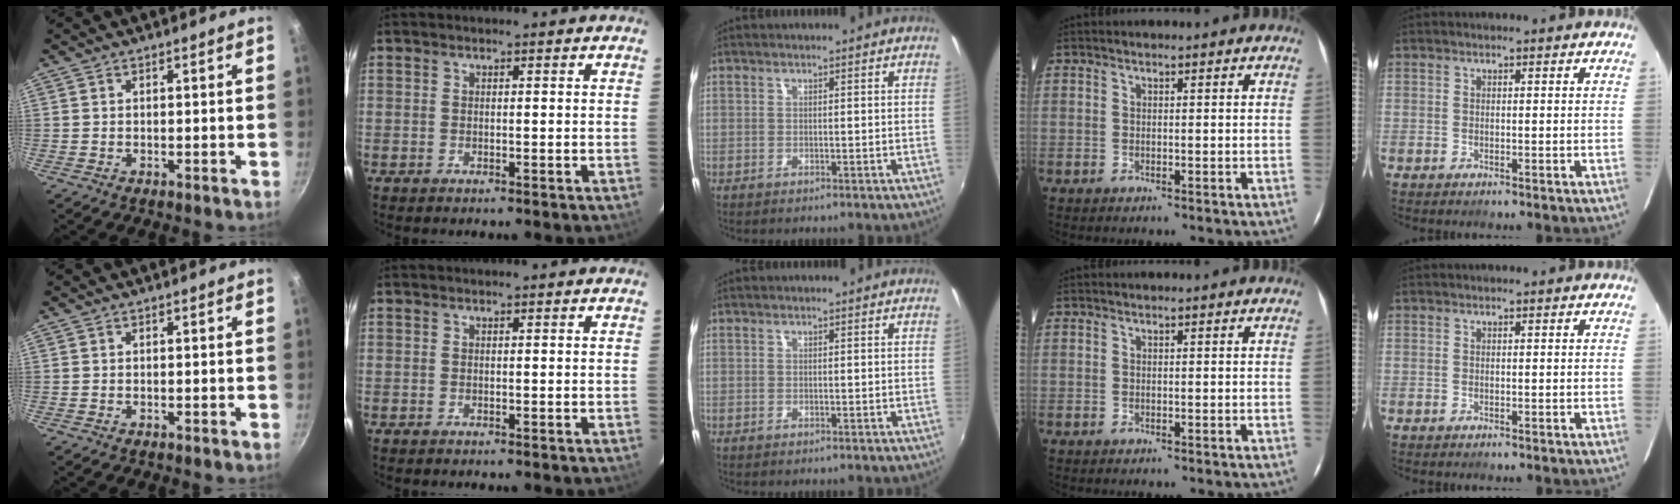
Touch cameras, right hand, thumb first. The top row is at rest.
{}